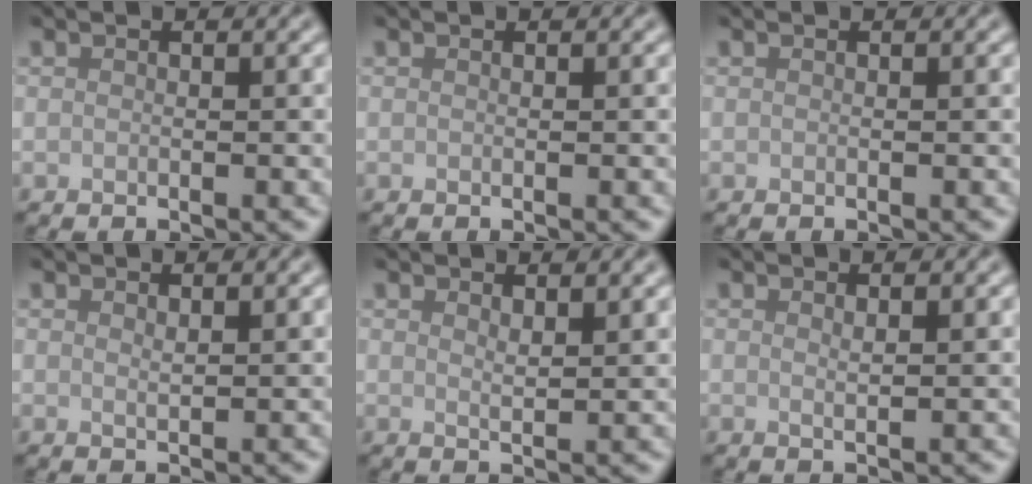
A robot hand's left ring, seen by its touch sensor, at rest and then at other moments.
{"total": 0.0}
{"total": 0.0}
{"total": 0.9, "force": [0.7, 0.2, 0.5], "torque": [-0.009, -0.003, 0.012]}
{"total": 1.8, "force": [1.4, 0.4, 1.1], "torque": [-0.015, -0.003, 0.024]}
{"total": 1.3, "force": [0.7, 0.3, 1.0], "torque": [-0.014, -0.002, 0.011]}